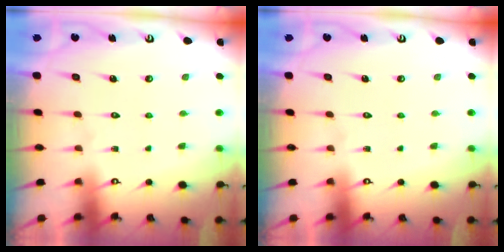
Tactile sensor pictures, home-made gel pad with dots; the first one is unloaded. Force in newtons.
{"total": 0.0}